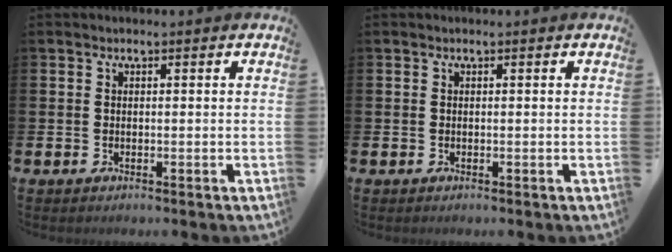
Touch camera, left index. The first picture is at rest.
{"total": 0.0}